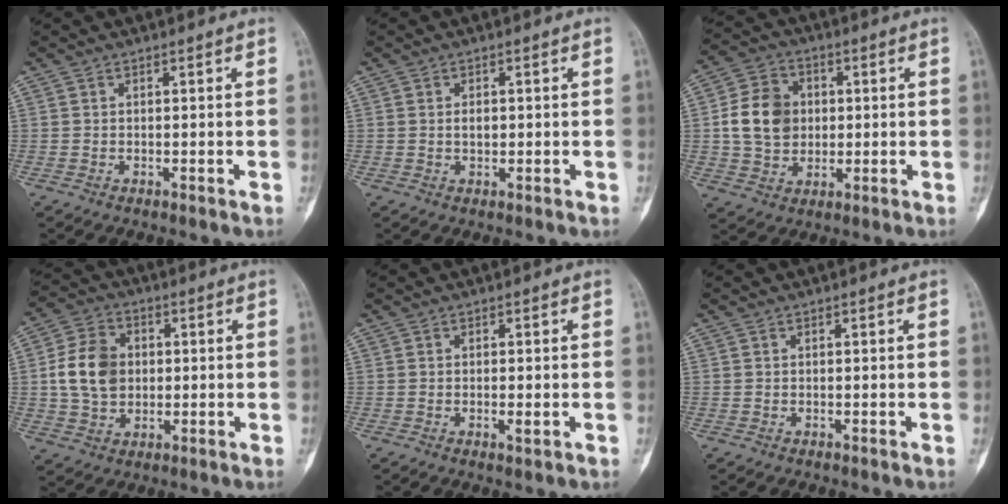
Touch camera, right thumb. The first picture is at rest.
{"total": 1.5, "force": [0.1, 1.0, 1.2], "torque": [-0.013, 0.000, 0.002]}
{"total": 11.3, "force": [0.8, 9.3, 6.4], "torque": [-0.093, 0.007, 0.014]}
{"total": 10.9, "force": [0.7, 8.4, 6.9], "torque": [-0.109, 0.009, 0.010]}
{"total": 1.6, "force": [-0.3, 0.5, 1.5], "torque": [-0.030, -0.006, -0.005]}
{"total": 0.0}